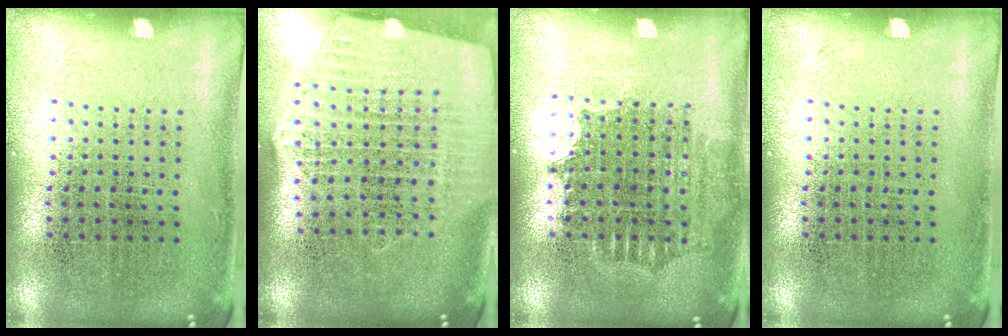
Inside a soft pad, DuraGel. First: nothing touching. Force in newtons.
{"total": 2.6, "press": 2.3, "slide": 1.3}
{"total": 1.6, "press": 1.3, "slide": 0.8}
{"total": 0.0}